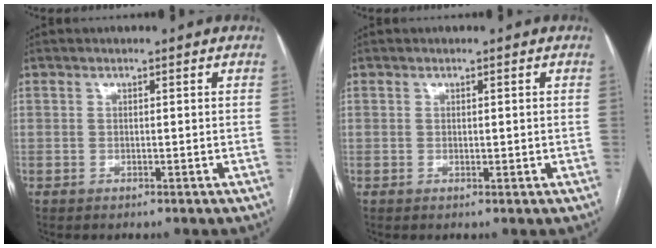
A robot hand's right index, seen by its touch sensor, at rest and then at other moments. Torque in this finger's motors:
{"motor_torque": [-0.35, 0.45, -0.06, 0.00]}